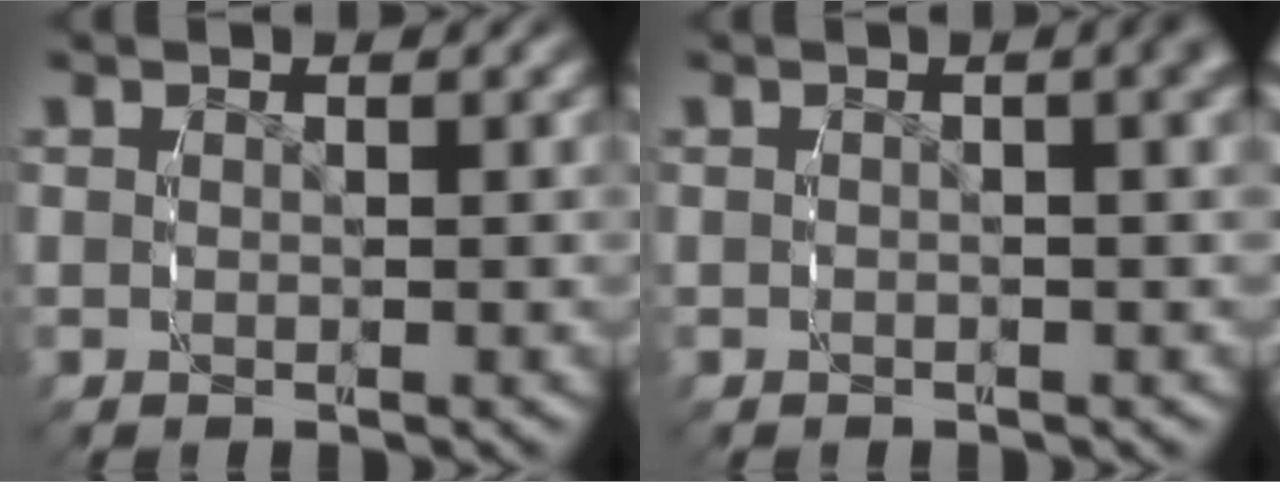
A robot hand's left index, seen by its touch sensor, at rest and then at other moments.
{"total": 1.7, "force": [0.2, 0.2, 1.7], "torque": [-0.014, 0.005, -0.001]}